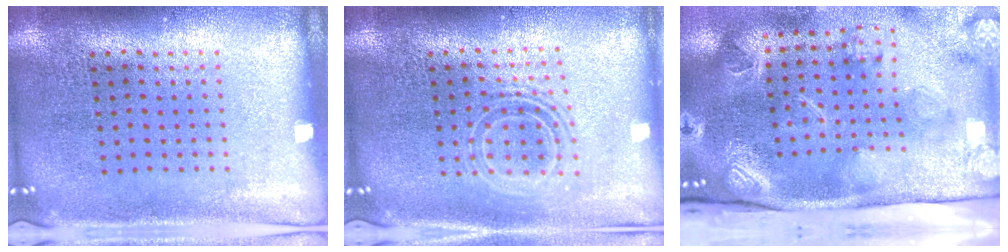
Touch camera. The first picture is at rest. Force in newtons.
{"total": 1.7, "press": 1.3, "slide": 1.1}
{"total": 4.5, "press": 3.3, "slide": 3.2}